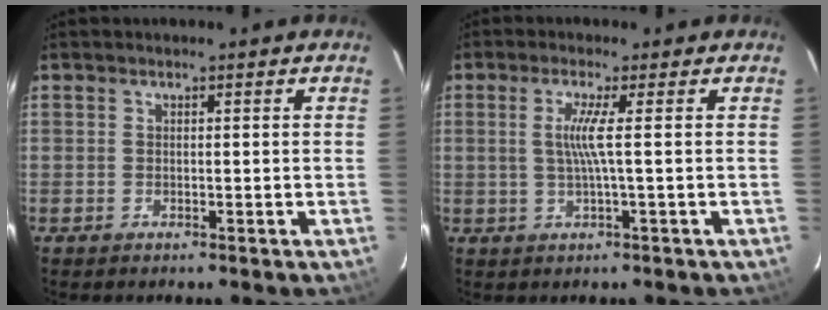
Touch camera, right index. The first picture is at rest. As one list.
[{"total": 3.9, "force": [0.3, -1.0, 3.8], "torque": [-0.071, -0.002, 0.008]}]